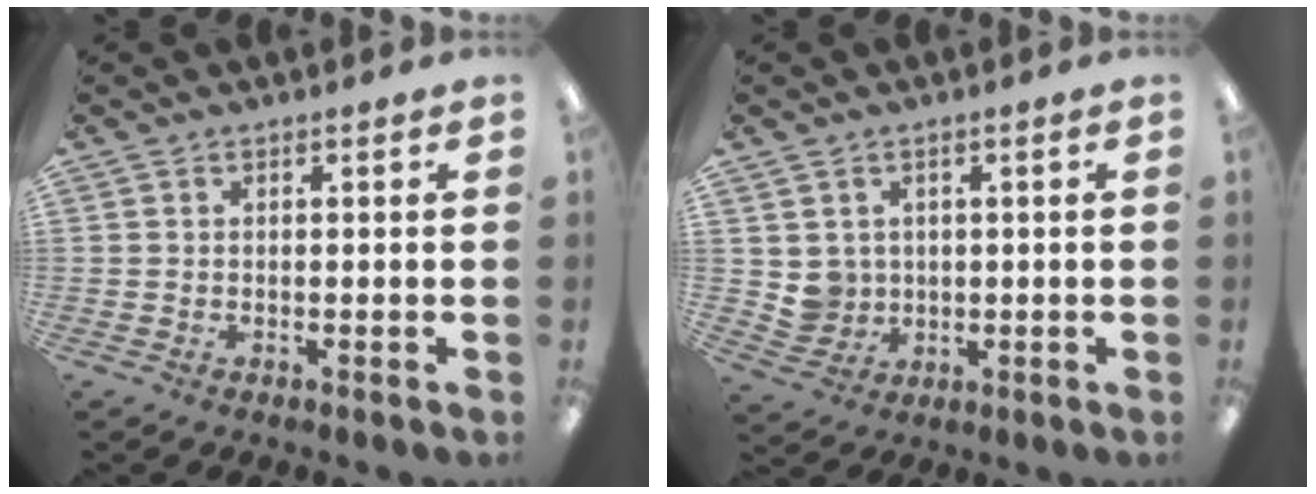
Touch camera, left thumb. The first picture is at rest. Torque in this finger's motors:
{"motor_torque": [-0.17, 0.27, 0.13, -0.13, 0.09]}